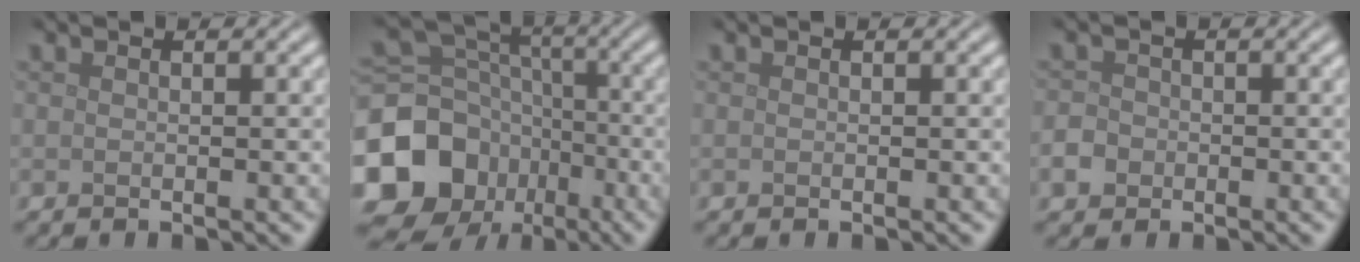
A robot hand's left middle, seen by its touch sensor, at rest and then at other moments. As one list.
[{"total": 15.9, "force": [-7.4, 13.0, 5.5], "torque": [-0.144, -0.023, -0.141]}, {"total": 0.0}, {"total": 1.9, "force": [-0.7, 1.6, 0.6], "torque": [-0.009, 0.000, -0.015]}]